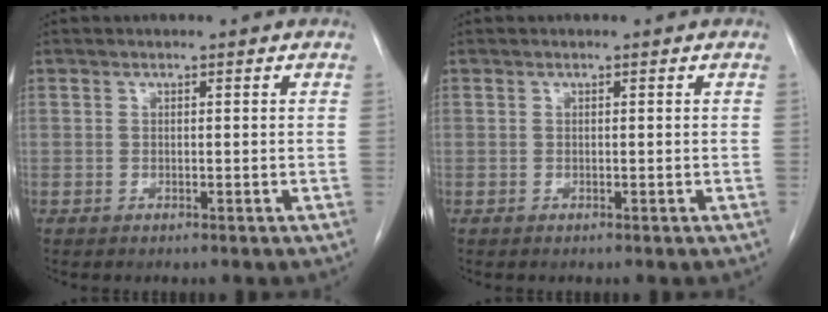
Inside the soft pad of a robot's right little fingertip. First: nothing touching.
{"total": 0.0}